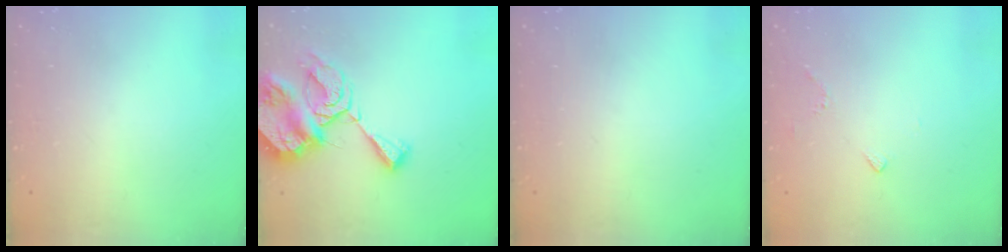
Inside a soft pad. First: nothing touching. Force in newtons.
{"total": 11.0, "press": 10.9, "slide": 1.4}
{"total": 0.0}
{"total": 2.4, "press": 2.4, "slide": 0.6}